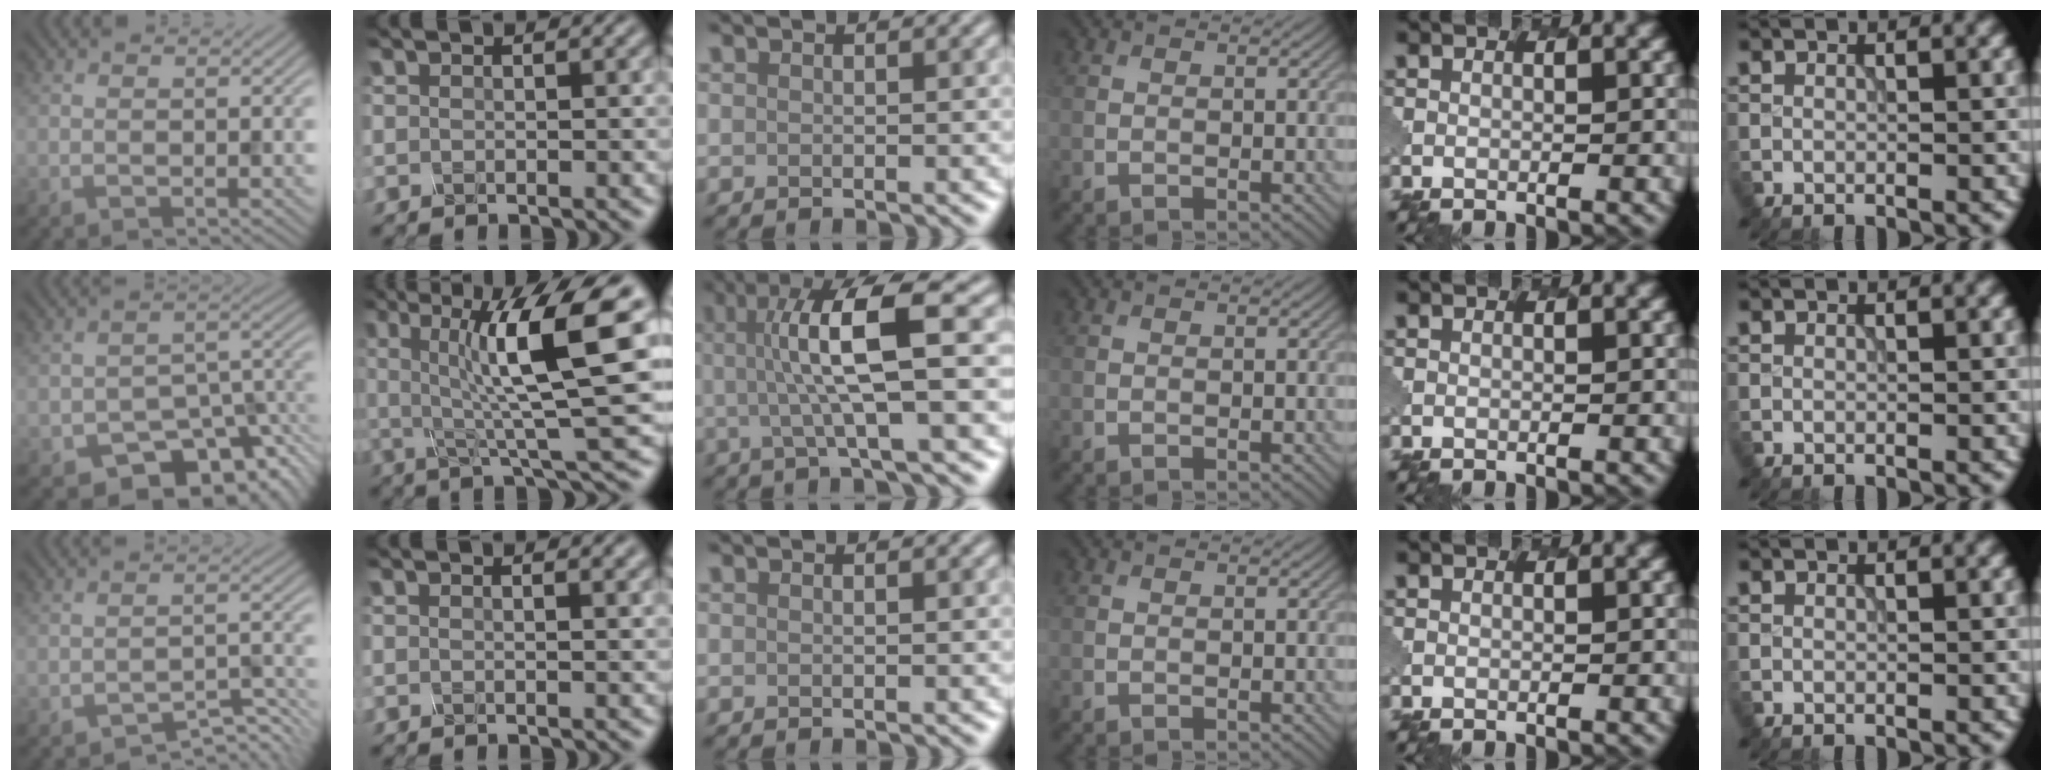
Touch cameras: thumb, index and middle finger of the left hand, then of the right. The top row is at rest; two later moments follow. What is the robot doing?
{"motion": "shake", "object": "salt shaker"}